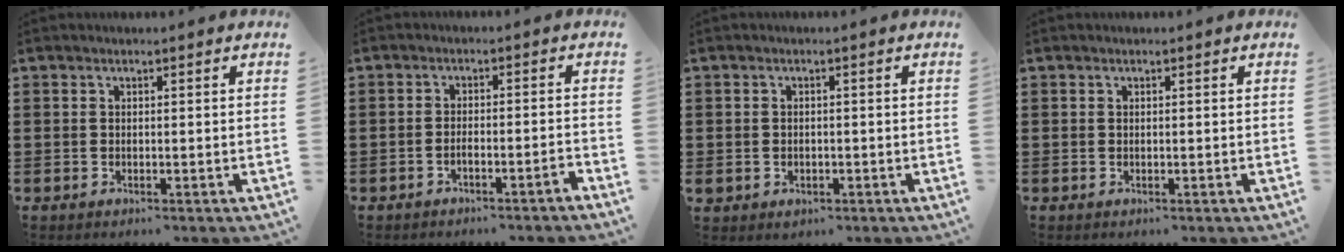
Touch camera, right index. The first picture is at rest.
{"total": 2.0, "force": [-1.7, 0.0, 1.1], "torque": [-0.021, 0.003, -0.032]}
{"total": 1.1, "force": [-0.3, 1.0, 0.4], "torque": [-0.011, 0.003, -0.008]}
{"total": 0.0}